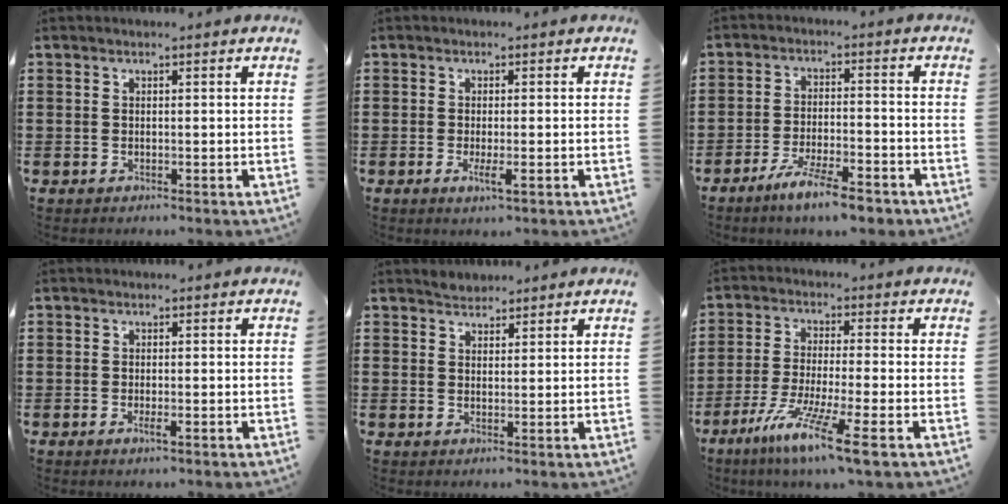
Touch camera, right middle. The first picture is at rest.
{"total": 2.3, "force": [-0.7, 0.6, 2.1], "torque": [-0.043, -0.004, -0.015]}
{"total": 7.2, "force": [-5.5, 1.0, 4.4], "torque": [-0.087, -0.003, -0.102]}
{"total": 1.2, "force": [-0.5, 0.3, 1.1], "torque": [-0.019, -0.003, -0.008]}
{"total": 1.8, "force": [1.7, 0.5, -0.5], "torque": [0.003, 0.003, 0.034]}
{"total": 9.0, "force": [-5.8, -0.2, 6.9], "torque": [-0.151, -0.018, -0.114]}